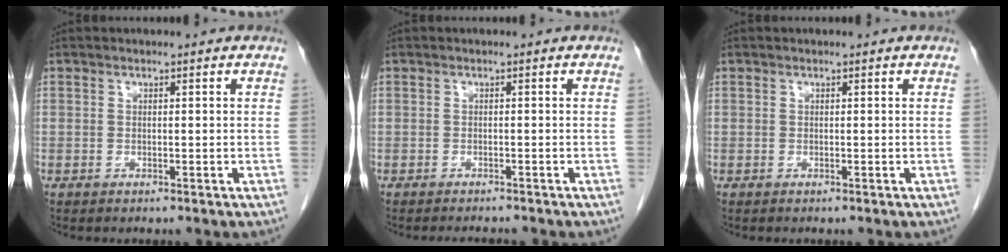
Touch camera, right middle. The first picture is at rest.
{"total": 3.2, "force": [-3.1, 0.3, 0.8], "torque": [-0.008, -0.006, -0.039]}
{"total": 0.0}